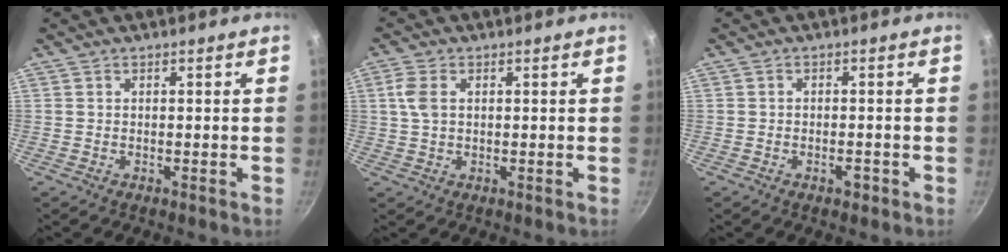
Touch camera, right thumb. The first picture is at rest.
{"total": 4.2, "force": [1.0, 2.7, 3.1], "torque": [-0.066, 0.004, 0.019]}
{"total": 1.8, "force": [-1.0, 1.0, 1.1], "torque": [-0.011, 0.008, -0.014]}